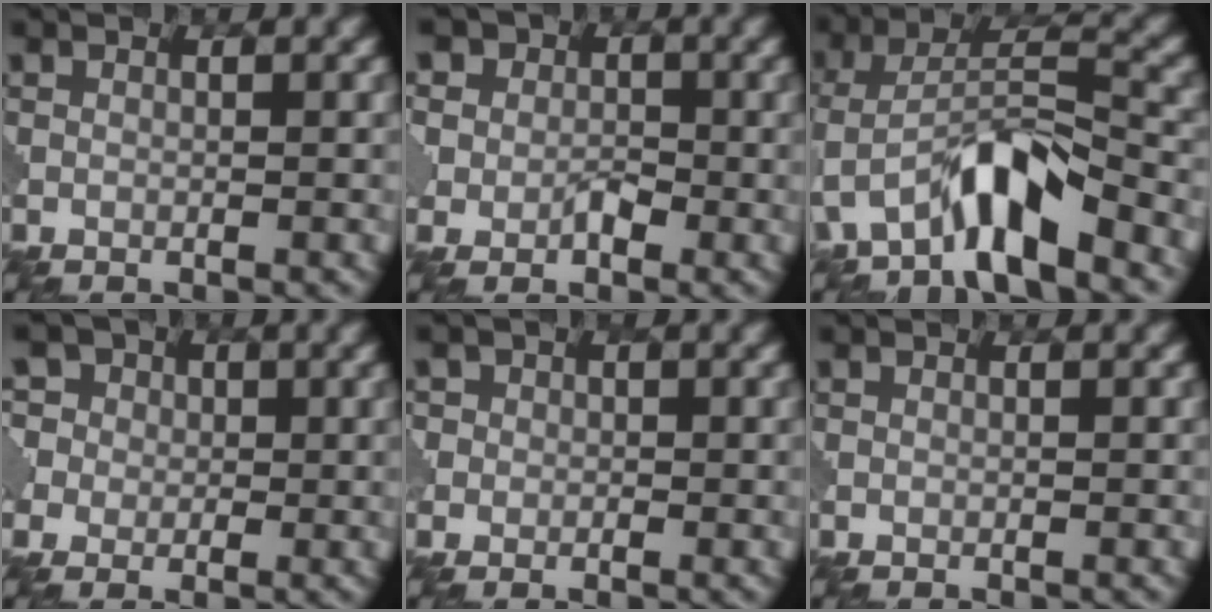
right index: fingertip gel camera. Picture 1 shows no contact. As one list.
[{"total": 7.4, "force": [1.5, 6.2, 3.7], "torque": [-0.038, 0.026, -0.018]}, {"total": 7.0, "force": [-4.2, 2.1, 5.2], "torque": [-0.101, 0.006, -0.078]}, {"total": 8.1, "force": [2.8, 6.7, 3.7], "torque": [-0.070, 0.036, 0.009]}, {"total": 2.7, "force": [0.5, 2.5, 0.9], "torque": [0.002, 0.010, -0.015]}, {"total": 0.0}]